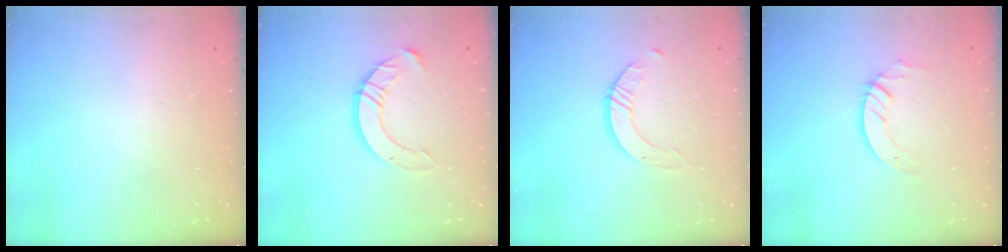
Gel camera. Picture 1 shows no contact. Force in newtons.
{"total": 10.5, "press": 10.5, "slide": 0.9}
{"total": 4.0, "press": 4.0, "slide": 0.1}
{"total": 3.4, "press": 3.4, "slide": 0.3}